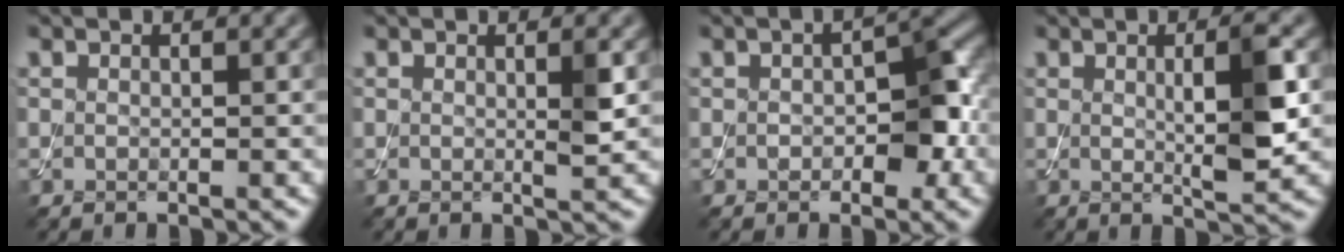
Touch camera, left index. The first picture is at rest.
{"total": 1.5, "force": [0.3, 0.1, 1.4], "torque": [-0.022, -0.004, 0.000]}
{"total": 4.4, "force": [-0.5, 2.4, 3.6], "torque": [-0.044, 0.003, -0.010]}
{"total": 4.7, "force": [0.5, 0.7, 4.6], "torque": [-0.073, -0.002, 0.009]}